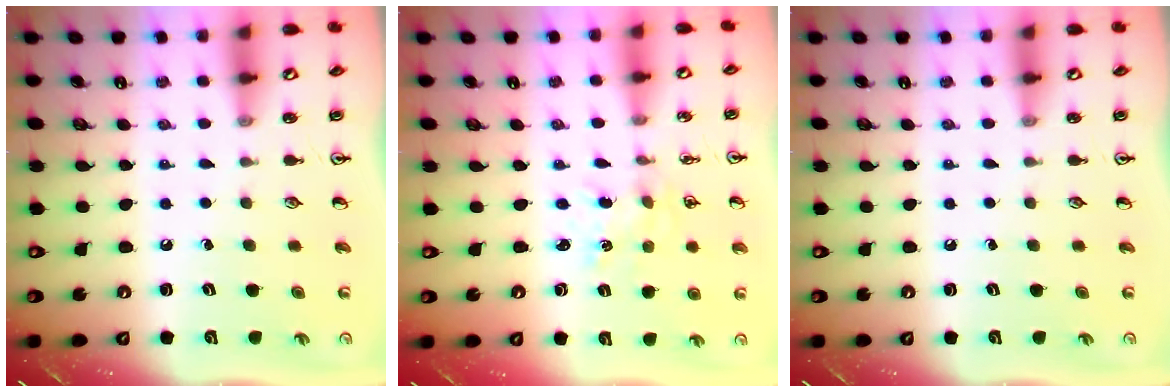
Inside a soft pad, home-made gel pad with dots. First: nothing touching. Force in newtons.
{"total": 0.5, "press": 0.5, "slide": 0.1}
{"total": 0.0}